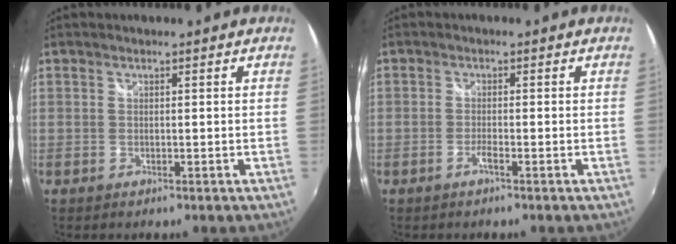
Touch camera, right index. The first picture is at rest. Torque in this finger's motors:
{"motor_torque": [0.68, 0.07, 0.15, 0.04]}